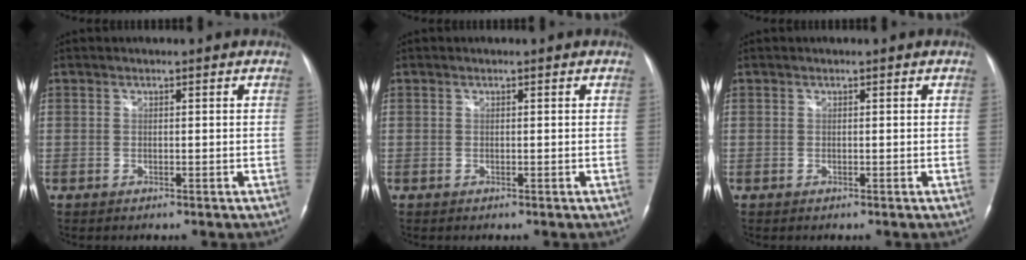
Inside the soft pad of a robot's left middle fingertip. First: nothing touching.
{"total": 0.0}
{"total": 0.0}